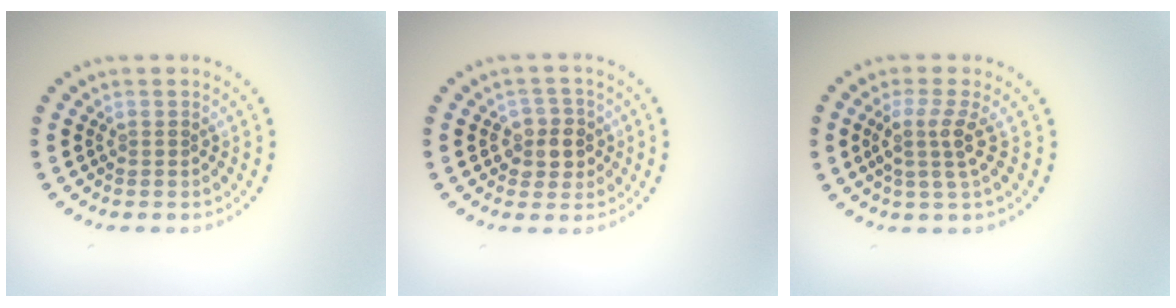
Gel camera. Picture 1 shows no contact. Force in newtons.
{"total": 2.6, "press": 2.4, "slide": 1.1}
{"total": 2.6, "press": 2.0, "slide": 1.7}